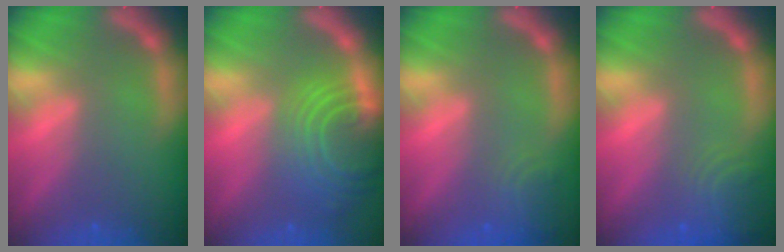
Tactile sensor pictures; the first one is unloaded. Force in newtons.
{"total": 10.0}
{"total": 2.9}
{"total": 4.5}